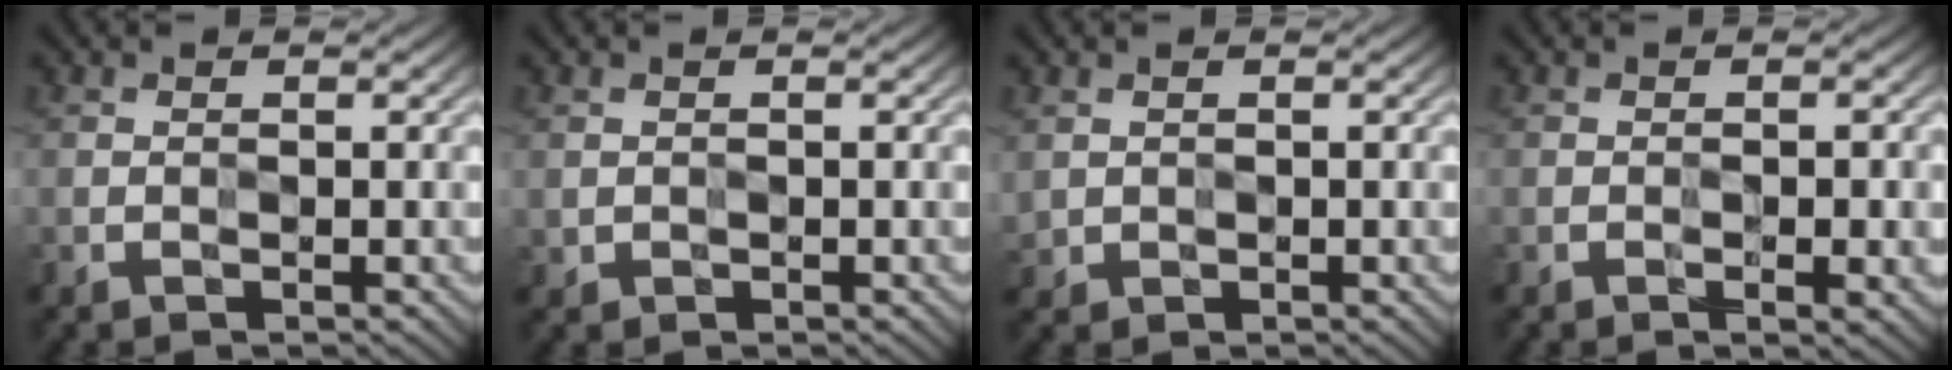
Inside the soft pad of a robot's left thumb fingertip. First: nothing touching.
{"total": 0.7, "force": [0.0, 0.7, 0.3], "torque": [-0.008, -0.006, 0.002]}
{"total": 1.3, "force": [0.3, 1.1, 0.5], "torque": [-0.019, -0.009, 0.007]}
{"total": 2.6, "force": [-0.6, 0.9, 2.4], "torque": [-0.036, -0.003, -0.006]}